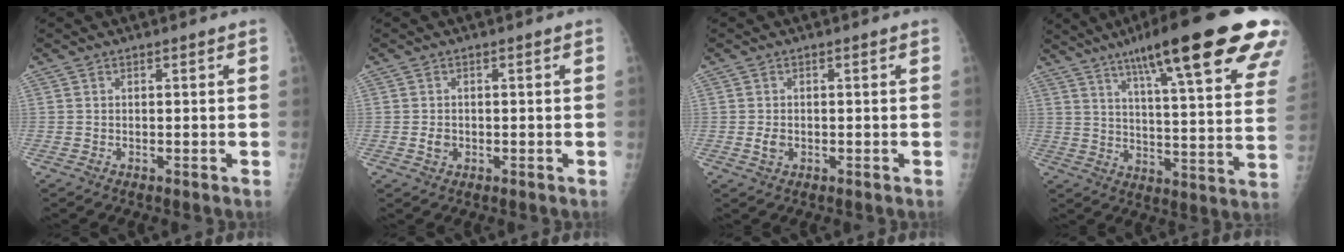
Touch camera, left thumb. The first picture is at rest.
{"total": 1.8, "force": [-0.3, 1.5, 0.9], "torque": [-0.008, 0.003, -0.004]}
{"total": 2.0, "force": [-0.3, 1.5, 1.3], "torque": [-0.019, 0.000, -0.004]}
{"total": 28.5, "force": [17.5, 4.7, 22.0], "torque": [-0.275, -0.036, 0.241]}